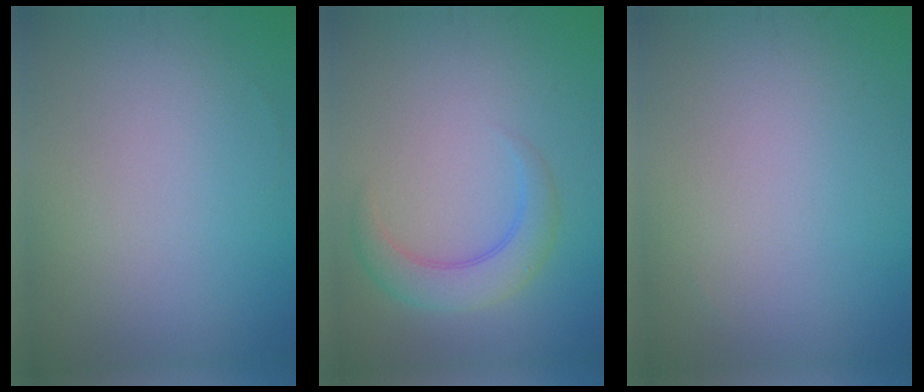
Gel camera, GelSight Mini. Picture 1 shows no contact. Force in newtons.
{"total": 3.5, "press": 3.5, "slide": 0.1}
{"total": 0.0}